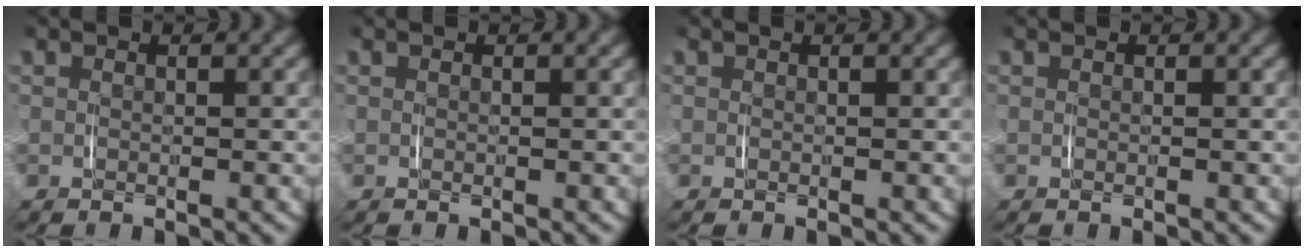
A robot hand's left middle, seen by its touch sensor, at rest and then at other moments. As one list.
[{"total": 0.0}, {"total": 0.0}, {"total": 0.0}]